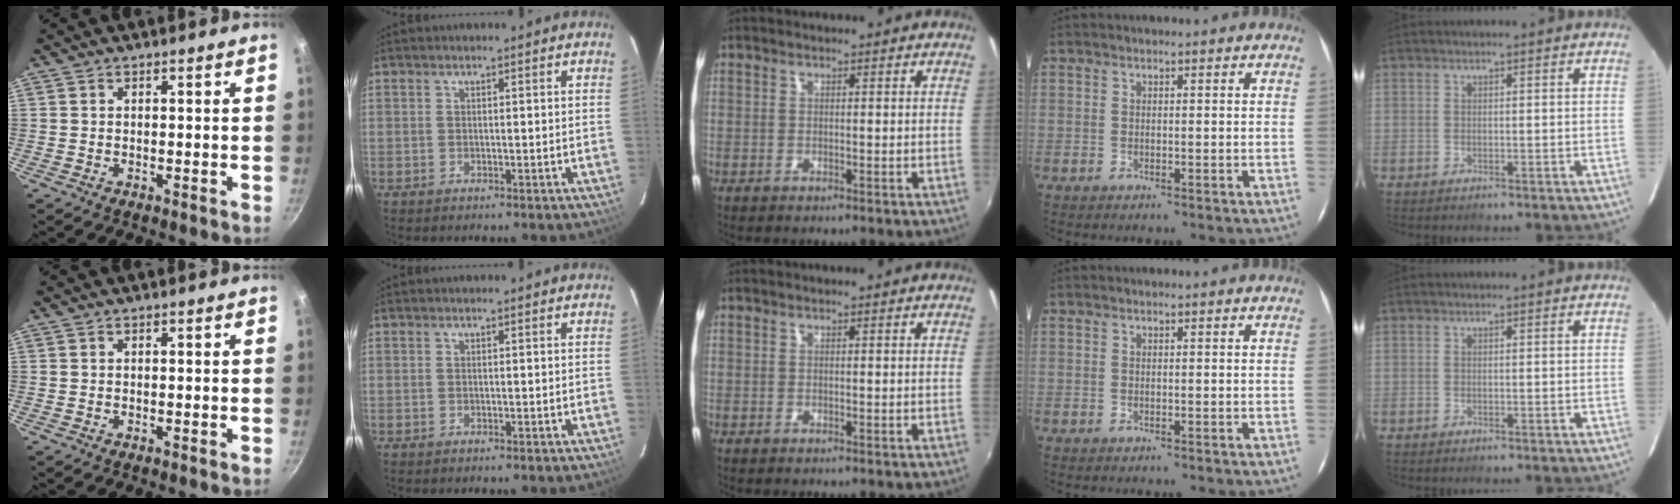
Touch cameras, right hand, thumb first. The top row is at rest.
{}